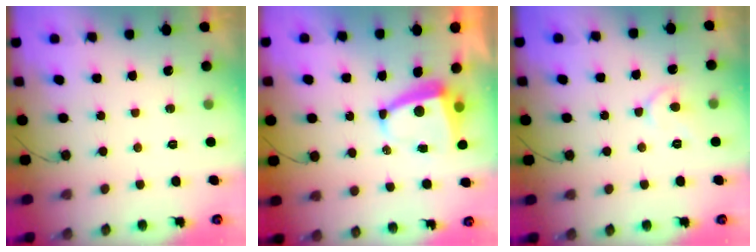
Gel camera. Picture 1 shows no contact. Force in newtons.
{"total": 5.4, "press": 5.4, "slide": 0.6}
{"total": 6.5, "press": 6.4, "slide": 0.9}